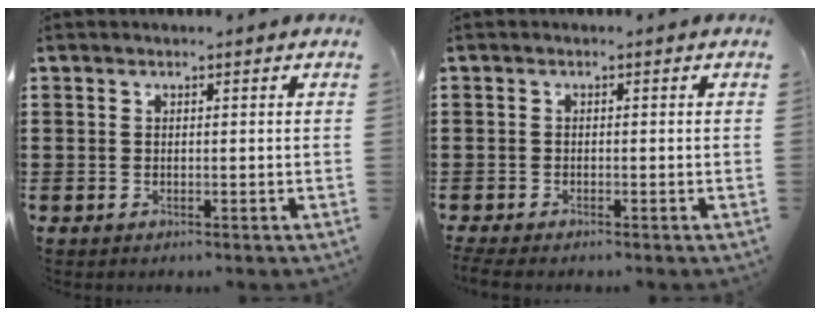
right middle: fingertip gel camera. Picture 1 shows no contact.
{"total": 0.8, "force": [-0.8, 0.1, 0.2], "torque": [-0.003, -0.006, -0.015]}